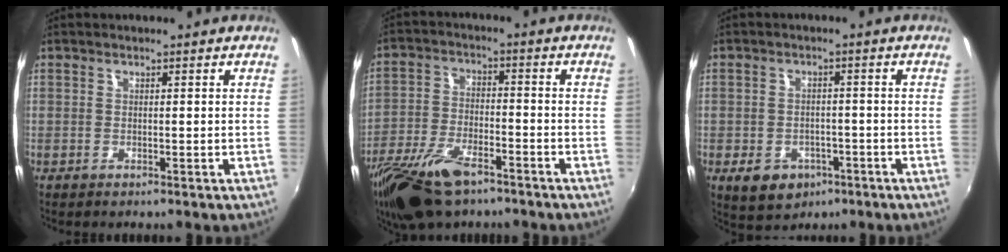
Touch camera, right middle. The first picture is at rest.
{"total": 14.3, "force": [-9.9, 5.8, 8.5], "torque": [-0.192, -0.024, -0.186]}
{"total": 7.6, "force": [-3.7, 5.8, 3.4], "torque": [-0.081, -0.002, -0.043]}